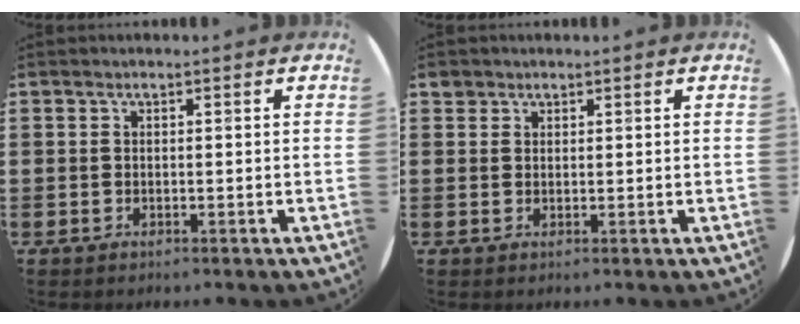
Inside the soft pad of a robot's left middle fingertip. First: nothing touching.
{"total": 1.4, "force": [1.1, 0.7, 0.0], "torque": [0.008, 0.000, 0.021]}